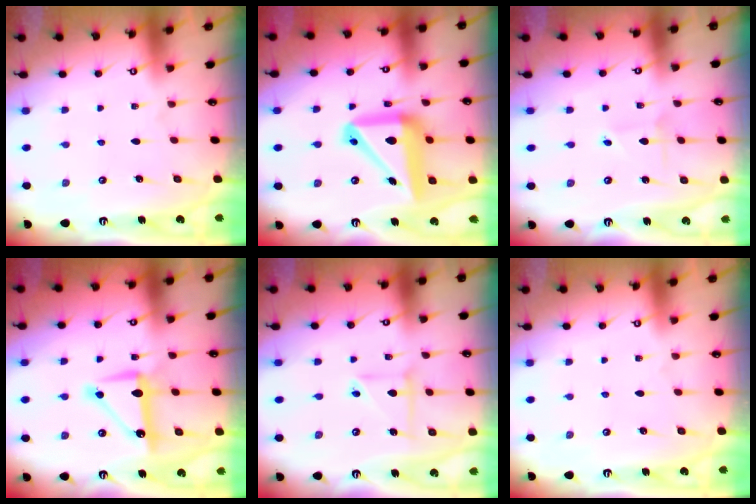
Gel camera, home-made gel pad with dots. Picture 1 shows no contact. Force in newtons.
{"total": 17.9, "press": 17.7, "slide": 2.5}
{"total": 1.5, "press": 1.5, "slide": 0.2}
{"total": 11.3, "press": 11.3, "slide": 0.6}
{"total": 4.7, "press": 4.6, "slide": 0.4}
{"total": 0.0}